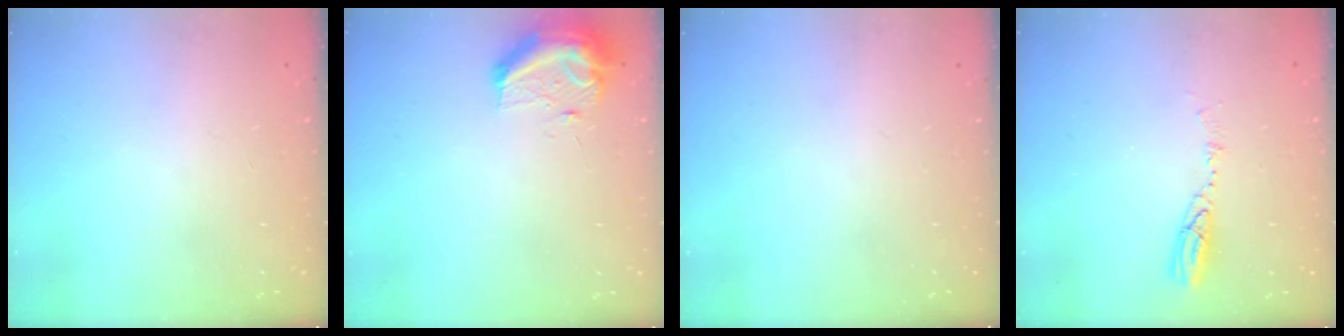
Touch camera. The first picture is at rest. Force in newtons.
{"total": 10.2, "press": 10.2, "slide": 0.3}
{"total": 0.0}
{"total": 4.7, "press": 4.6, "slide": 0.5}